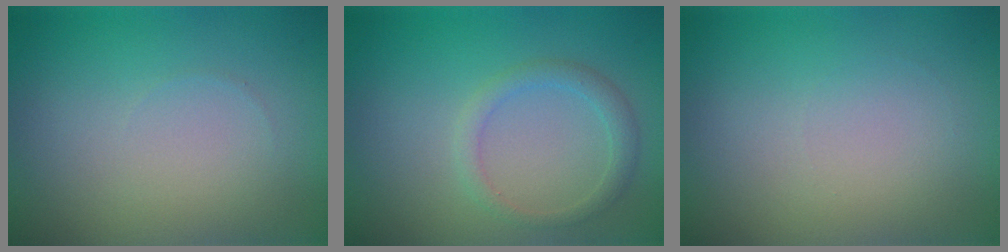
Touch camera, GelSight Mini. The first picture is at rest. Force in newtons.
{"total": 1.8, "press": 1.8, "slide": 0.2}
{"total": 0.0}